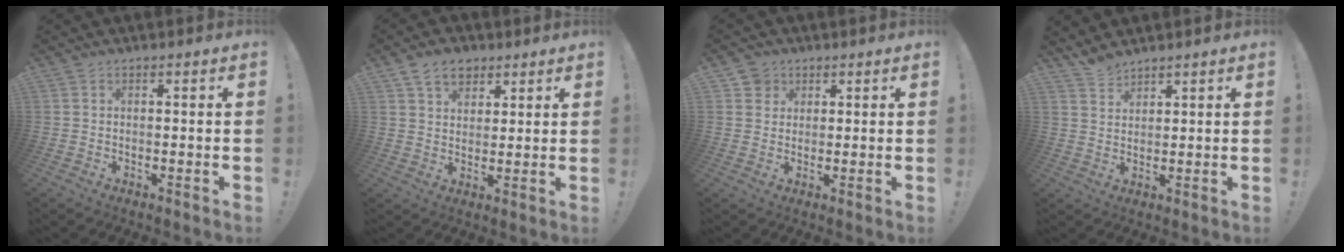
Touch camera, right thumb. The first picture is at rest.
{"total": 8.1, "force": [4.8, 5.7, 3.3], "torque": [-0.049, -0.016, 0.093]}
{"total": 4.3, "force": [2.2, 3.7, 0.6], "torque": [-0.002, -0.010, 0.040]}
{"total": 4.3, "force": [4.0, 1.1, 0.9], "torque": [-0.018, -0.023, 0.077]}